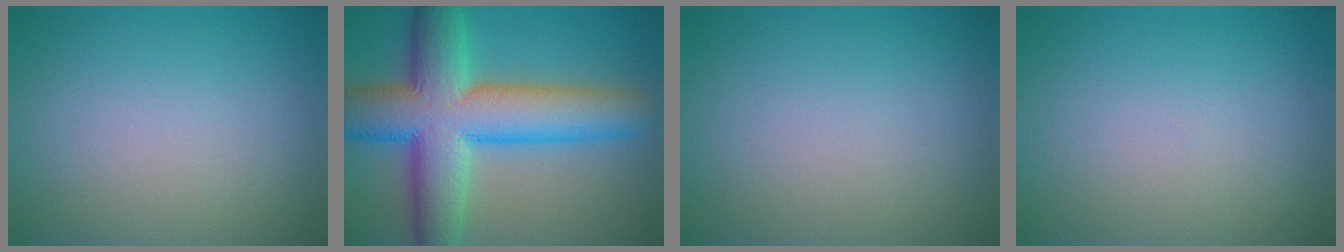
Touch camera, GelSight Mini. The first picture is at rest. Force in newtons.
{"total": 12.2, "press": 12.2, "slide": 0.4}
{"total": 0.0}
{"total": 0.0}